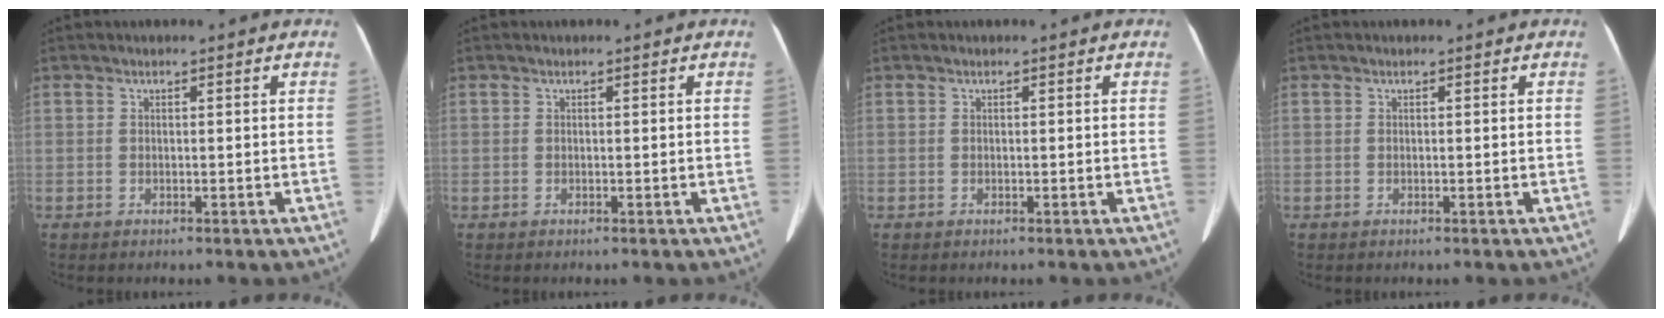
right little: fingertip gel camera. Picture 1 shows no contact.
{"total": 0.0}
{"total": 0.0}
{"total": 0.0}